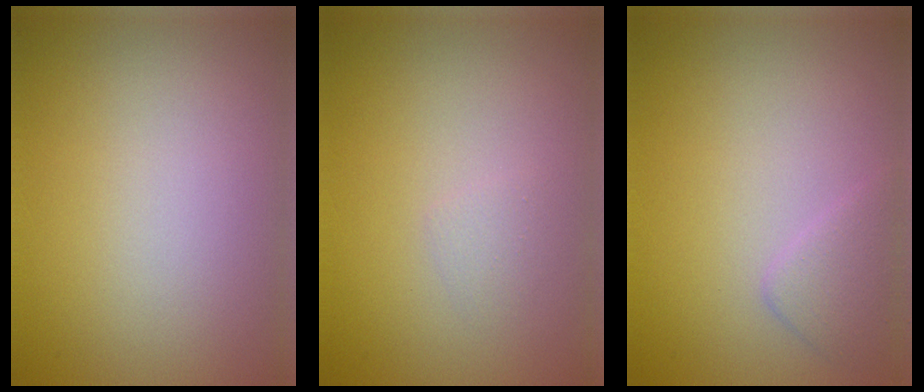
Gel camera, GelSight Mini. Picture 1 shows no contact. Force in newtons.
{"total": 0.8, "press": 0.8, "slide": 0.0}
{"total": 1.8, "press": 1.8, "slide": 0.0}